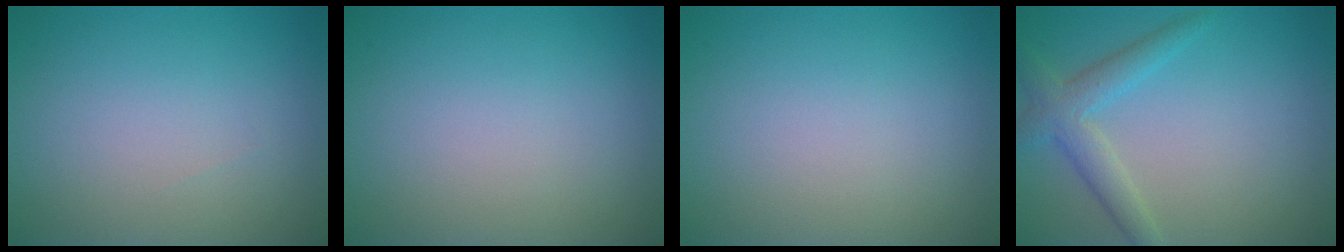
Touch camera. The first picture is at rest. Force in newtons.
{"total": 0.0}
{"total": 0.0}
{"total": 3.2, "press": 3.2, "slide": 0.1}